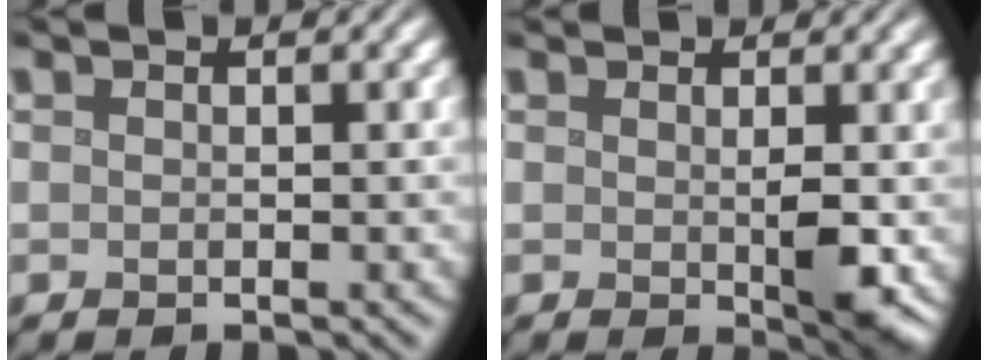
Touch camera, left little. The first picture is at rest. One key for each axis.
{"total": 2.3, "fx": 0.5, "fy": 0.4, "fz": 2.2, "tx": -0.036, "ty": -0.007, "tz": 0.012}